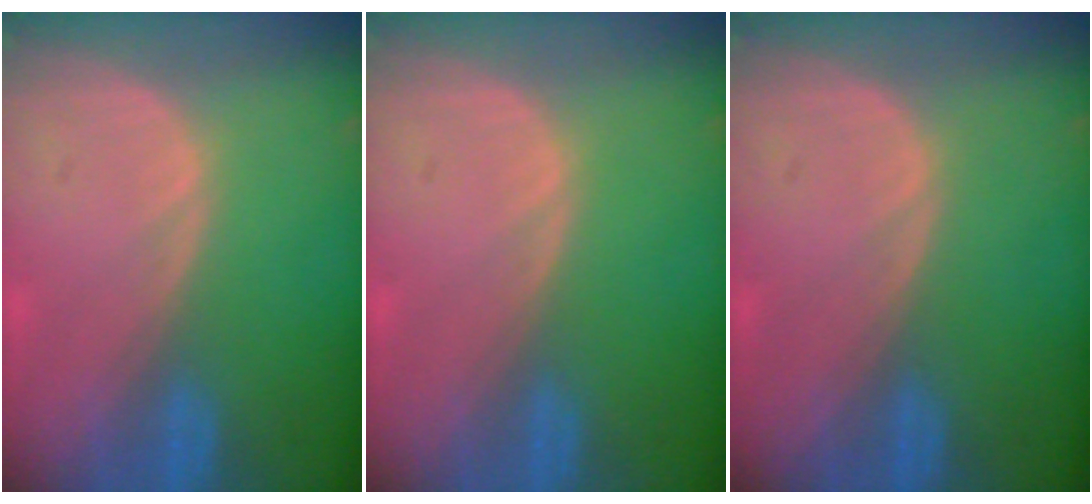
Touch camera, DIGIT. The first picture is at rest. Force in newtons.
{"total": 0.0}
{"total": 0.0}